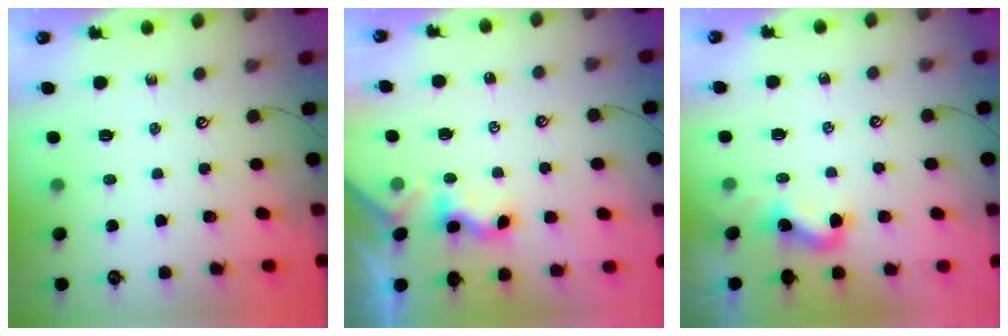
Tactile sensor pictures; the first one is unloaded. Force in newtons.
{"total": 1.7, "press": 1.6, "slide": 0.5}
{"total": 3.8, "press": 3.8, "slide": 0.3}